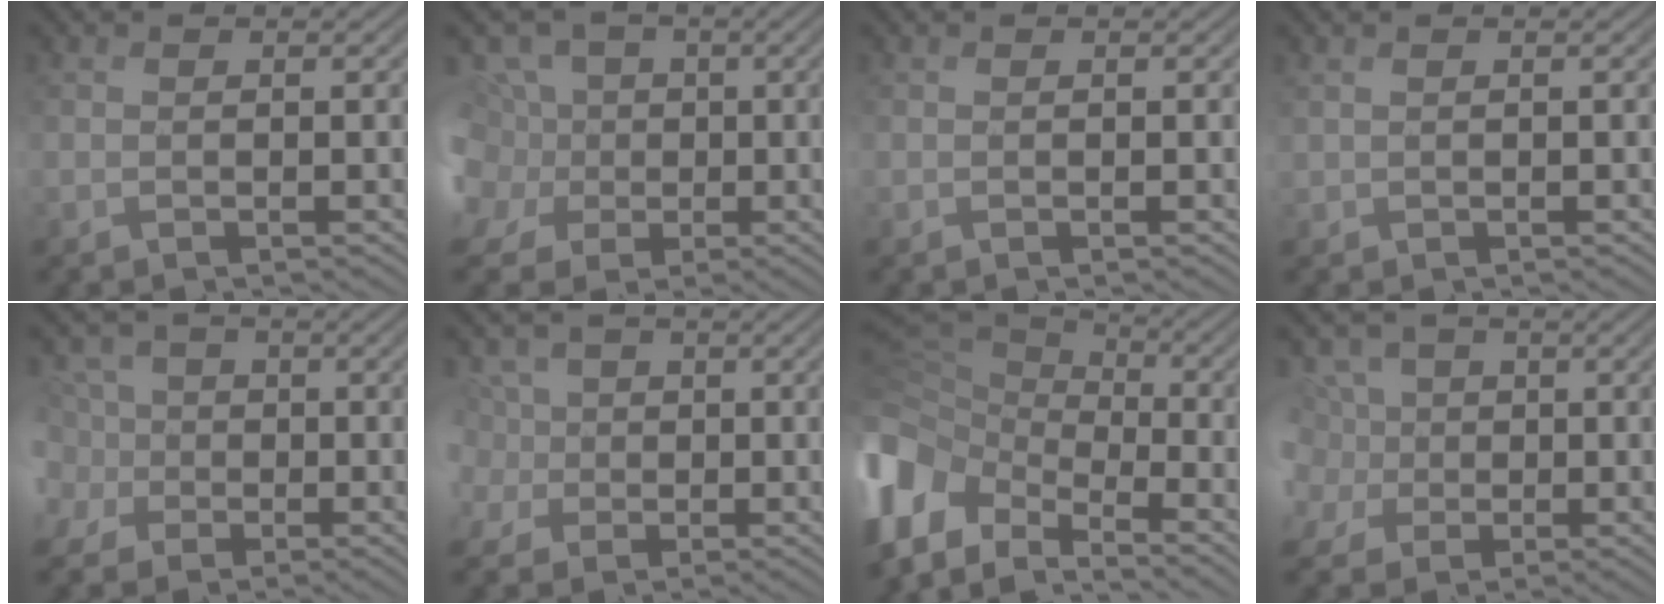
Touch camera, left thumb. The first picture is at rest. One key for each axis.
{"total": 12.2, "fx": -0.6, "fy": 10.5, "fz": 6.2, "tx": -0.193, "ty": 0.015, "tz": -0.042}
{"total": 0.0}
{"total": 0.9, "fx": 0.6, "fy": 0.6, "fz": 0.2, "tx": -0.010, "ty": 0.000, "tz": 0.015}
{"total": 5.9, "fx": 0.6, "fy": 5.4, "fz": 2.4, "tx": -0.068, "ty": 0.008, "tz": -0.011}
{"total": 5.6, "fx": 0.9, "fy": 4.8, "fz": 2.8, "tx": -0.092, "ty": 0.011, "tz": 0.010}
{"total": 12.5, "fx": -6.2, "fy": 7.5, "fz": 7.8, "tx": -0.242, "ty": -0.024, "tz": -0.104}
{"total": 7.3, "fx": 0.5, "fy": 6.4, "fz": 3.6, "tx": -0.112, "ty": 0.014, "tz": -0.014}